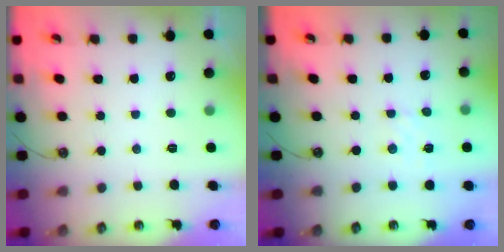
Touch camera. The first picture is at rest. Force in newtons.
{"total": 2.6, "press": 2.6, "slide": 0.4}